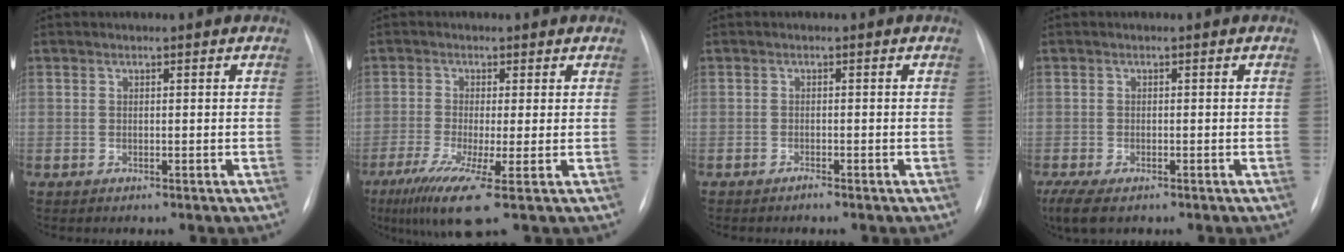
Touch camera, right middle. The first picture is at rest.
{"total": 7.4, "force": [-3.3, 0.0, 6.7], "torque": [-0.122, -0.028, -0.057]}
{"total": 0.6, "force": [-0.5, -0.1, 0.2], "torque": [-0.005, -0.003, -0.007]}
{"total": 5.8, "force": [-4.0, 2.4, 3.5], "torque": [-0.069, -0.016, -0.063]}